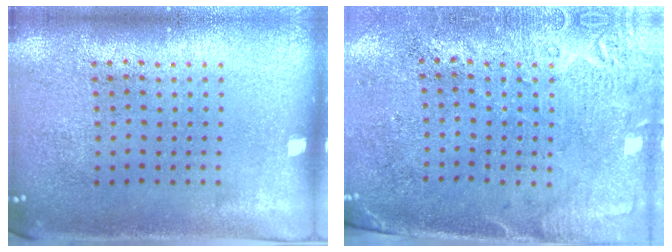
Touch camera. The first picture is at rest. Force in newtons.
{"total": 2.8, "press": 2.4, "slide": 1.4}